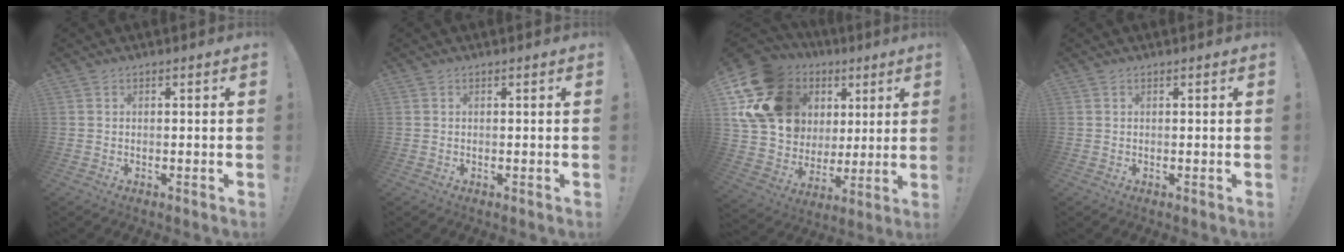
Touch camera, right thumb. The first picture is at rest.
{"total": 0.0}
{"total": 21.0, "force": [8.8, 16.2, 10.0], "torque": [-0.160, -0.045, 0.199]}
{"total": 0.0}